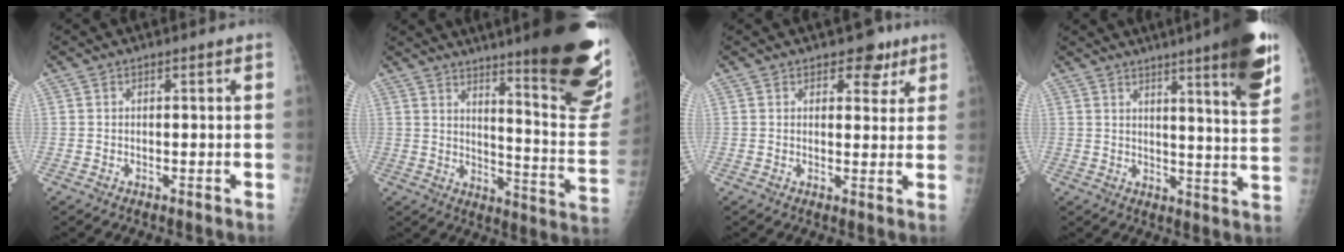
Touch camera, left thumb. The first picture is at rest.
{"total": 25.1, "force": [15.8, 3.9, 19.1], "torque": [-0.212, -0.095, 0.214]}
{"total": 5.3, "force": [3.4, 3.2, 2.5], "torque": [0.001, -0.014, 0.043]}
{"total": 15.3, "force": [8.9, 1.3, 12.4], "torque": [-0.150, -0.046, 0.113]}